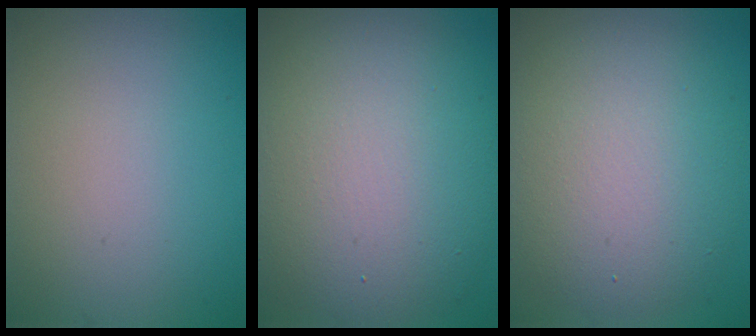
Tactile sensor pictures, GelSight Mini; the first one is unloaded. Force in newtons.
{"total": 11.8, "press": 11.7, "slide": 0.9}
{"total": 8.5, "press": 8.5, "slide": 0.3}